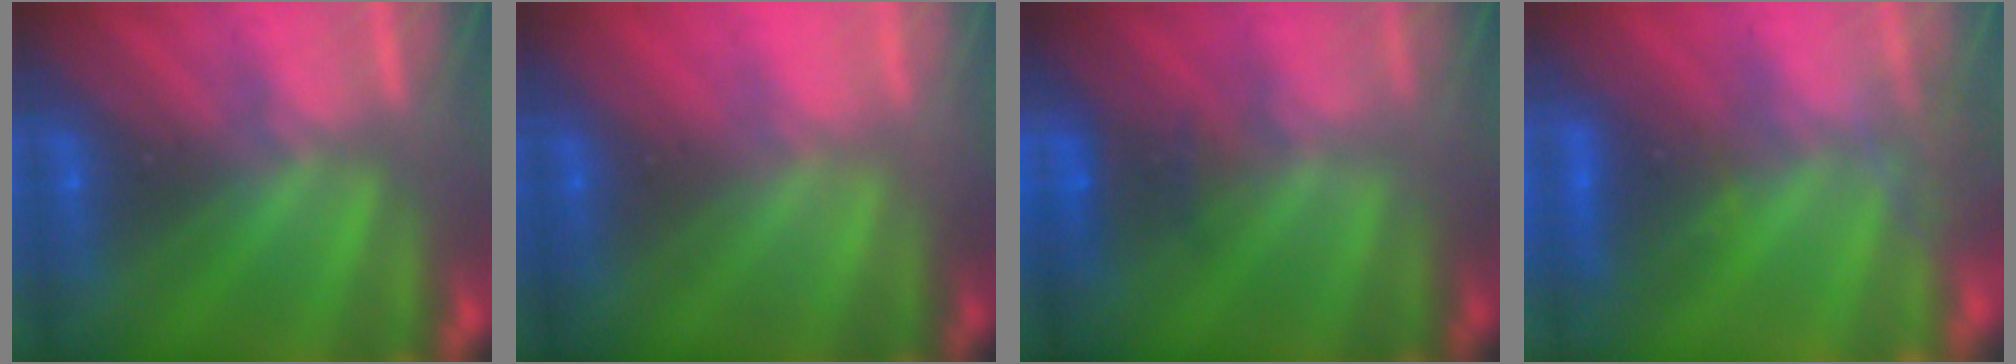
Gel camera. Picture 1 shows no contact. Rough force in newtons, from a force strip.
{"total": 2.0}
{"total": 4.6}
{"total": 4.8}